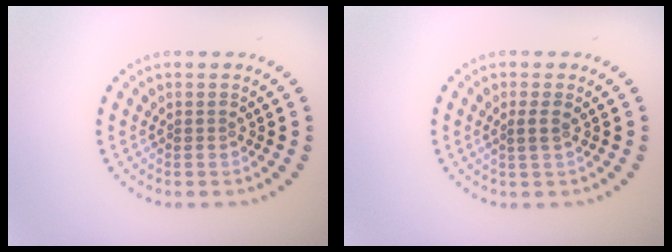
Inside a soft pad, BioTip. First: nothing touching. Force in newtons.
{"total": 0.8, "press": 0.4, "slide": 0.6}